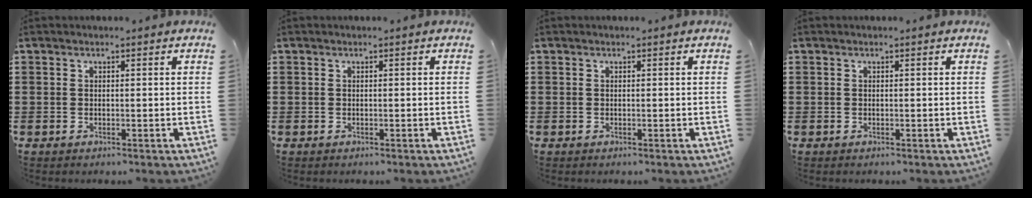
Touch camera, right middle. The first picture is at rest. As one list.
[{"total": 0.0}, {"total": 0.0}, {"total": 0.0}]